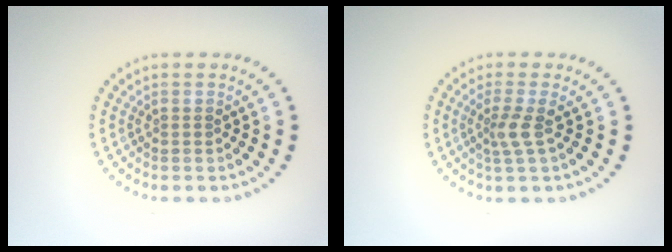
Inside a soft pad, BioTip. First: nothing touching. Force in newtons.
{"total": 2.0, "press": 1.3, "slide": 1.5}